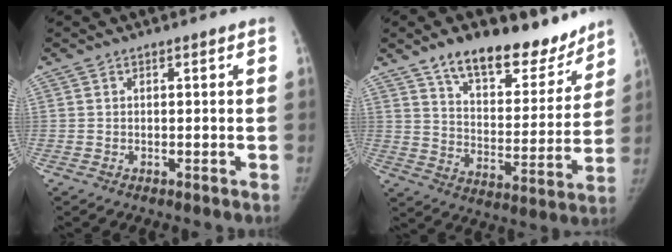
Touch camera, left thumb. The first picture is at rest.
{"total": 18.8, "force": [14.1, 8.5, 9.0], "torque": [-0.080, -0.080, 0.221]}